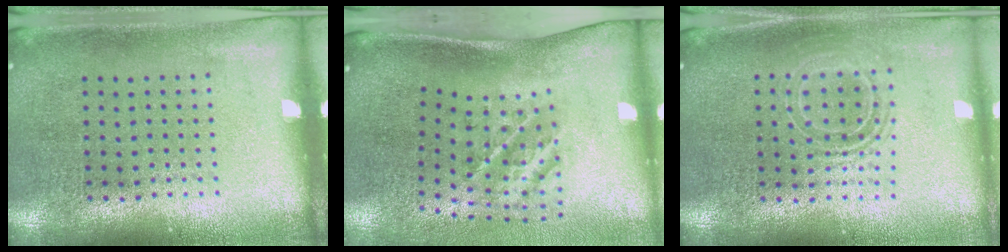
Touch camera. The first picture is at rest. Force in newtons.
{"total": 2.4, "press": 1.3, "slide": 2.0}
{"total": 1.7, "press": 1.4, "slide": 1.0}